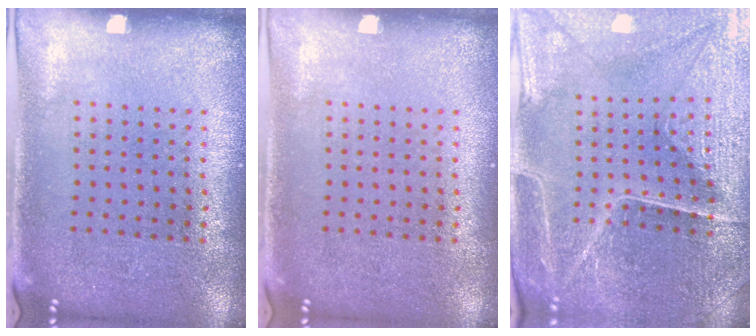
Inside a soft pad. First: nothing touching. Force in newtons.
{"total": 0.0}
{"total": 3.5, "press": 3.5, "slide": 0.4}